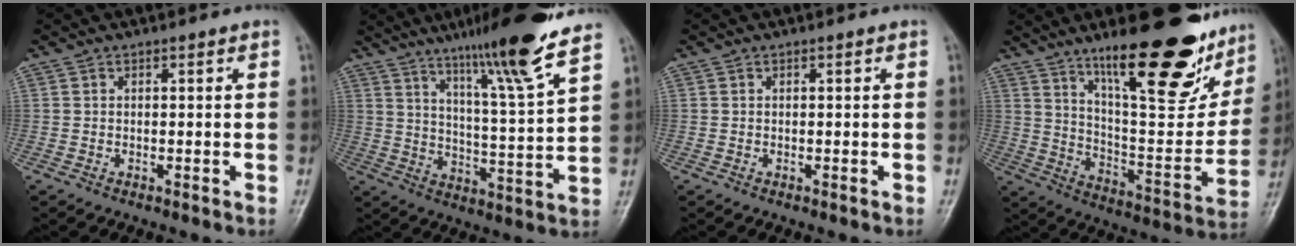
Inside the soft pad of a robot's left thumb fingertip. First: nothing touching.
{"total": 16.0, "force": [11.4, 0.0, 11.2], "torque": [-0.168, -0.062, 0.180]}
{"total": 0.0}
{"total": 26.4, "force": [16.8, 8.0, 18.7], "torque": [-0.226, -0.078, 0.264]}